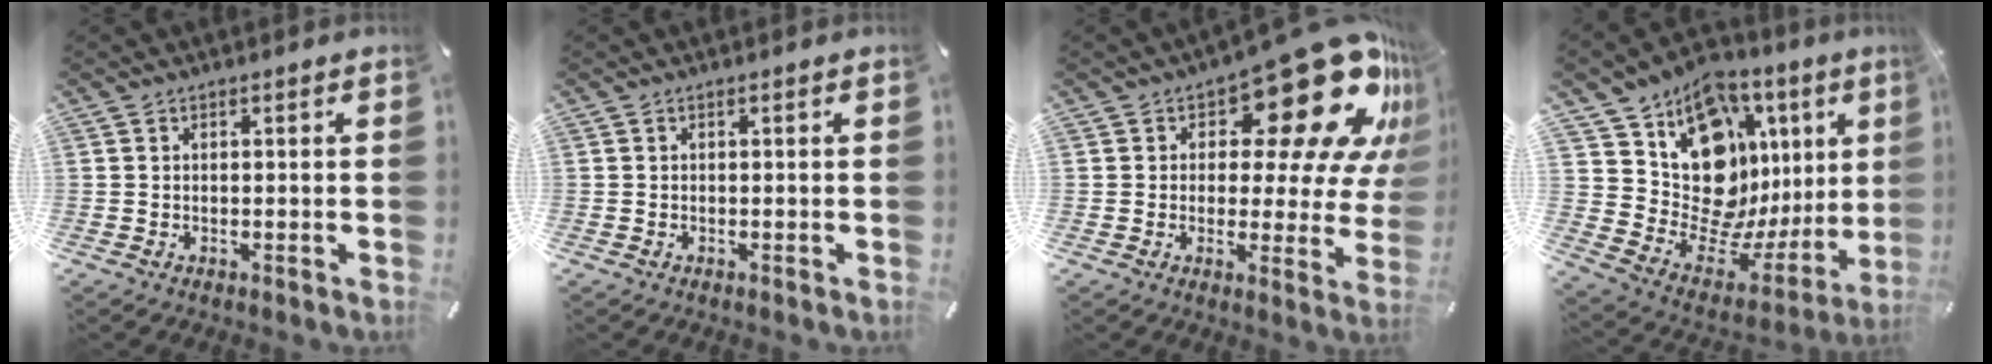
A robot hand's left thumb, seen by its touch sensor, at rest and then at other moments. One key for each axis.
{"total": 0.0}
{"total": 22.4, "fx": 12.4, "fy": 9.8, "fz": 15.9, "tx": -0.207, "ty": -0.090, "tz": 0.202}
{"total": 16.4, "fx": 5.6, "fy": 12.5, "fz": 8.9, "tx": -0.112, "ty": -0.085, "tz": 0.119}